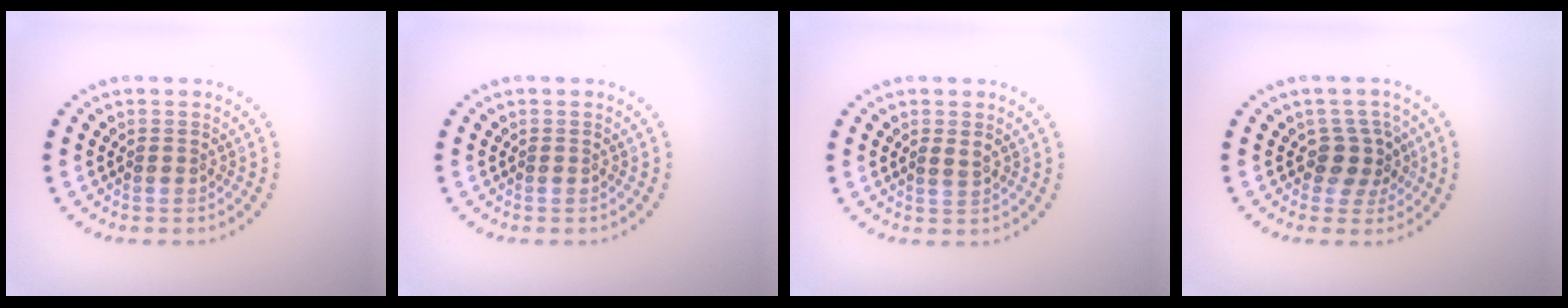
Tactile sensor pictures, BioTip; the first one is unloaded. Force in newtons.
{"total": 0.0}
{"total": 0.9, "press": 0.9, "slide": 0.2}
{"total": 2.7, "press": 2.1, "slide": 1.7}